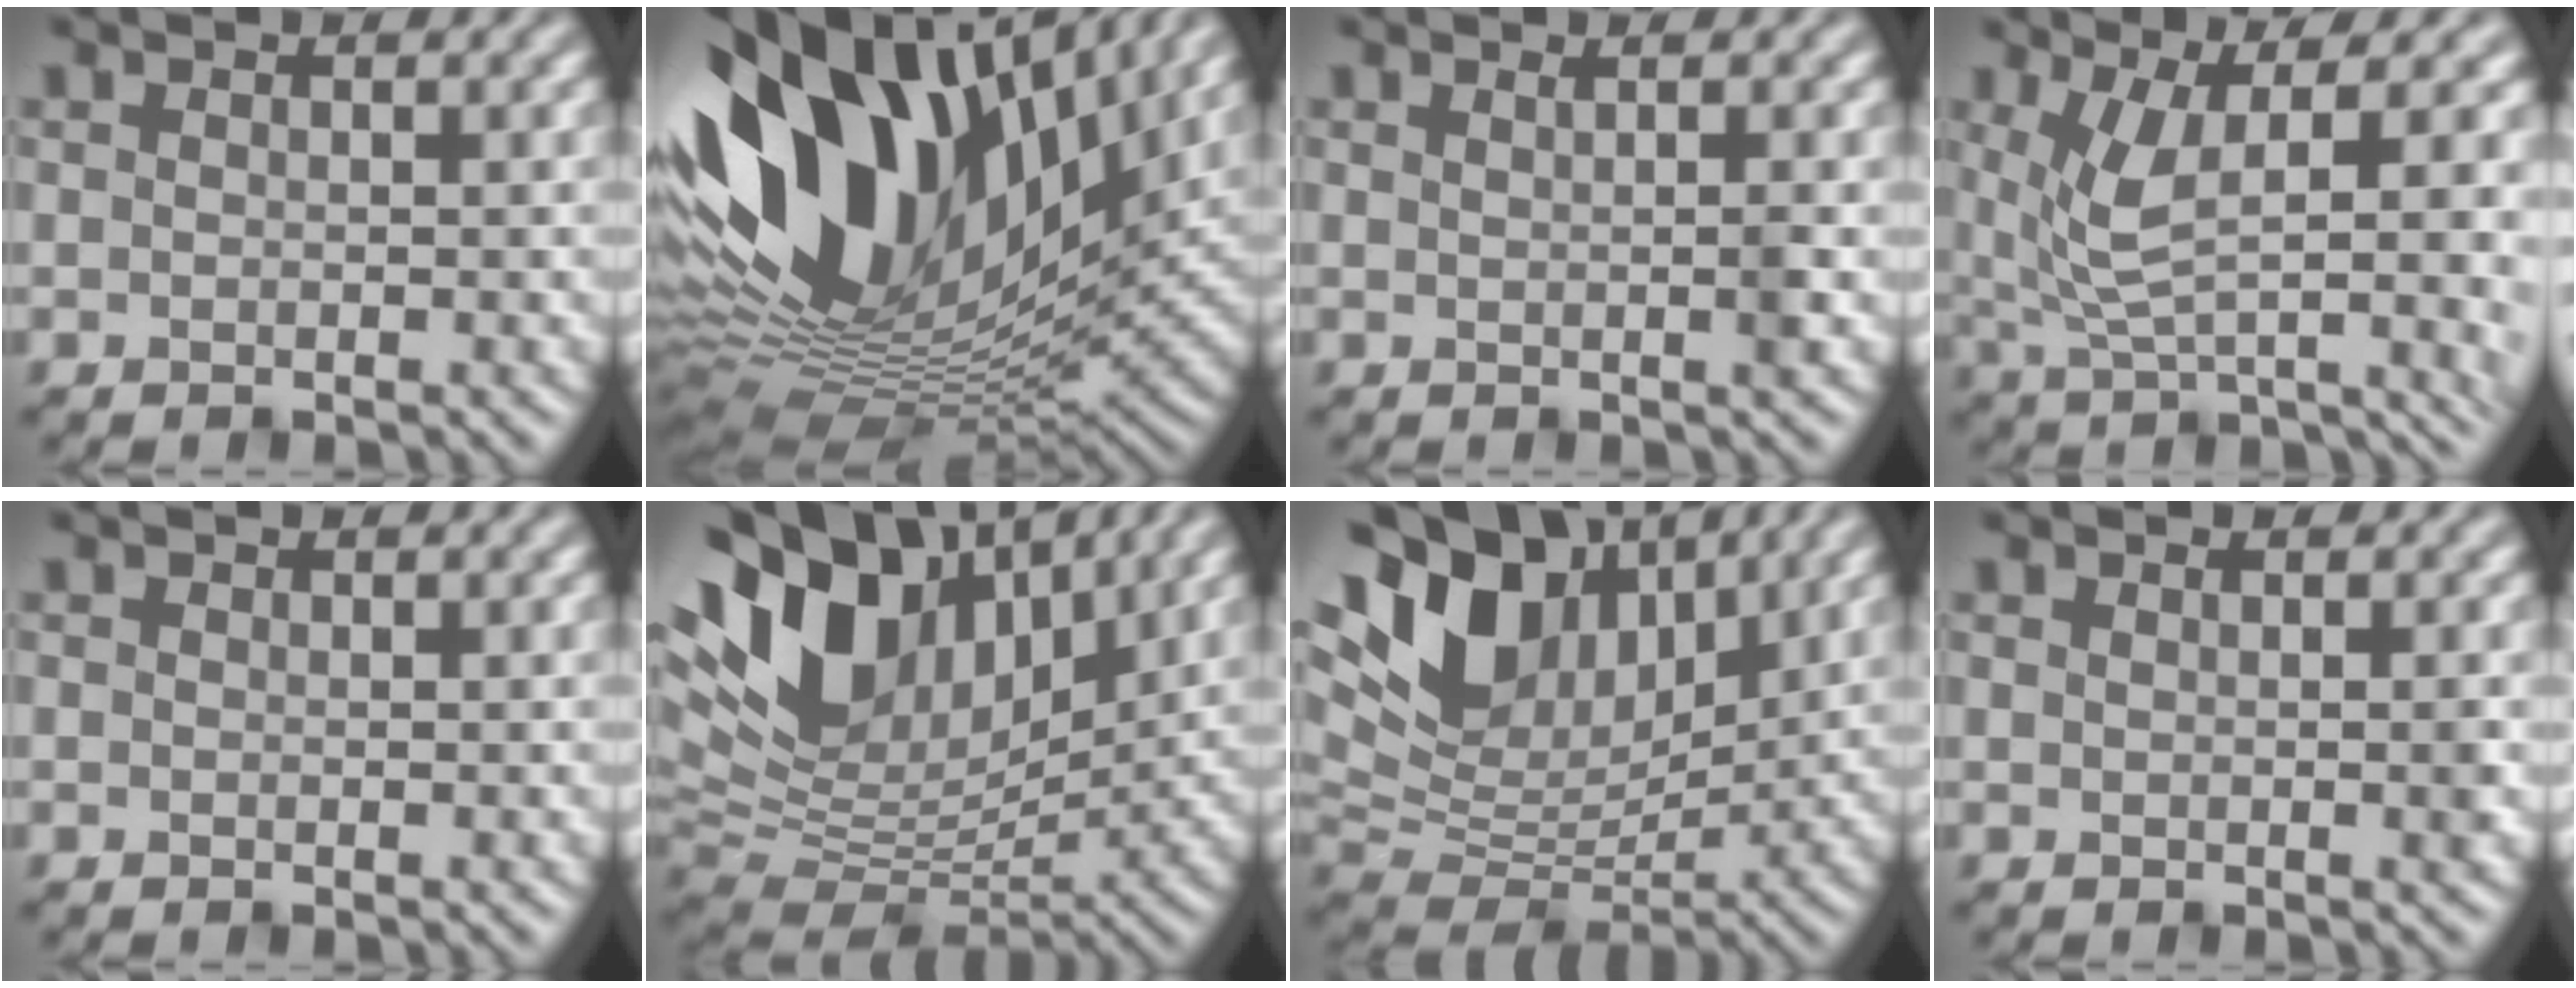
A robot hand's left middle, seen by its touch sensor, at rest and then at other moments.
{"total": 15.9, "force": [4.7, 9.7, 11.7], "torque": [-0.239, 0.024, 0.068]}
{"total": 1.8, "force": [1.0, 0.5, 1.4], "torque": [-0.010, -0.002, 0.001]}
{"total": 8.6, "force": [2.0, 3.4, 7.6], "torque": [-0.141, -0.001, 0.046]}
{"total": 0.0}
{"total": 13.5, "force": [5.7, 8.1, 9.1], "torque": [-0.191, 0.036, 0.099]}
{"total": 11.7, "force": [4.8, 7.1, 7.9], "torque": [-0.156, 0.022, 0.083]}
{"total": 1.1, "force": [0.5, 0.3, 1.0], "torque": [-0.011, -0.004, 0.003]}